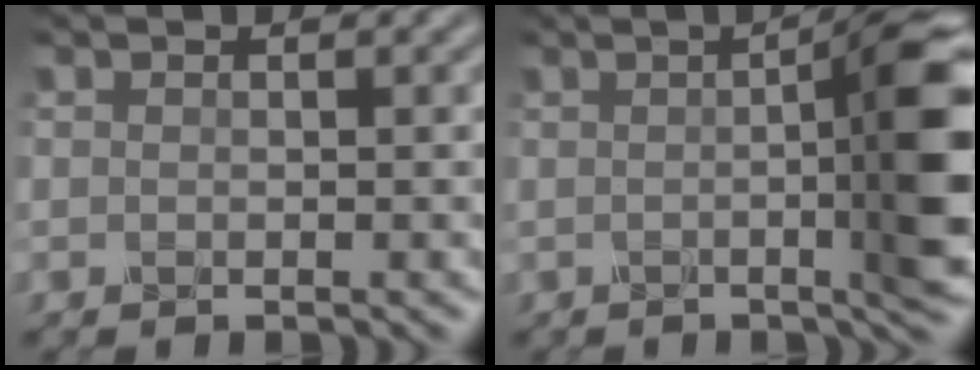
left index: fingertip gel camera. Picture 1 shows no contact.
{"total": 10.2, "force": [0.0, 2.2, 9.9], "torque": [-0.105, 0.007, 0.000]}